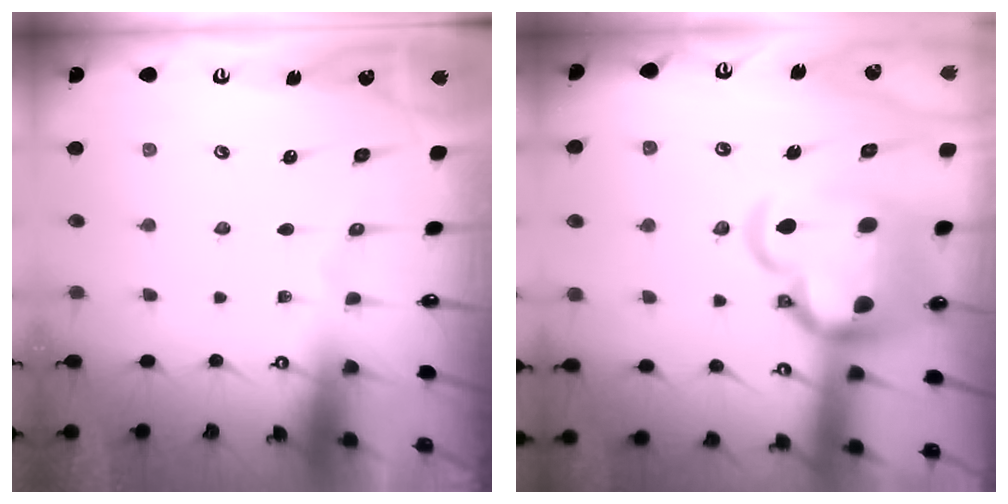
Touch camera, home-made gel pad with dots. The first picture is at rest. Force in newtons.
{"total": 16.6, "press": 16.4, "slide": 2.5}